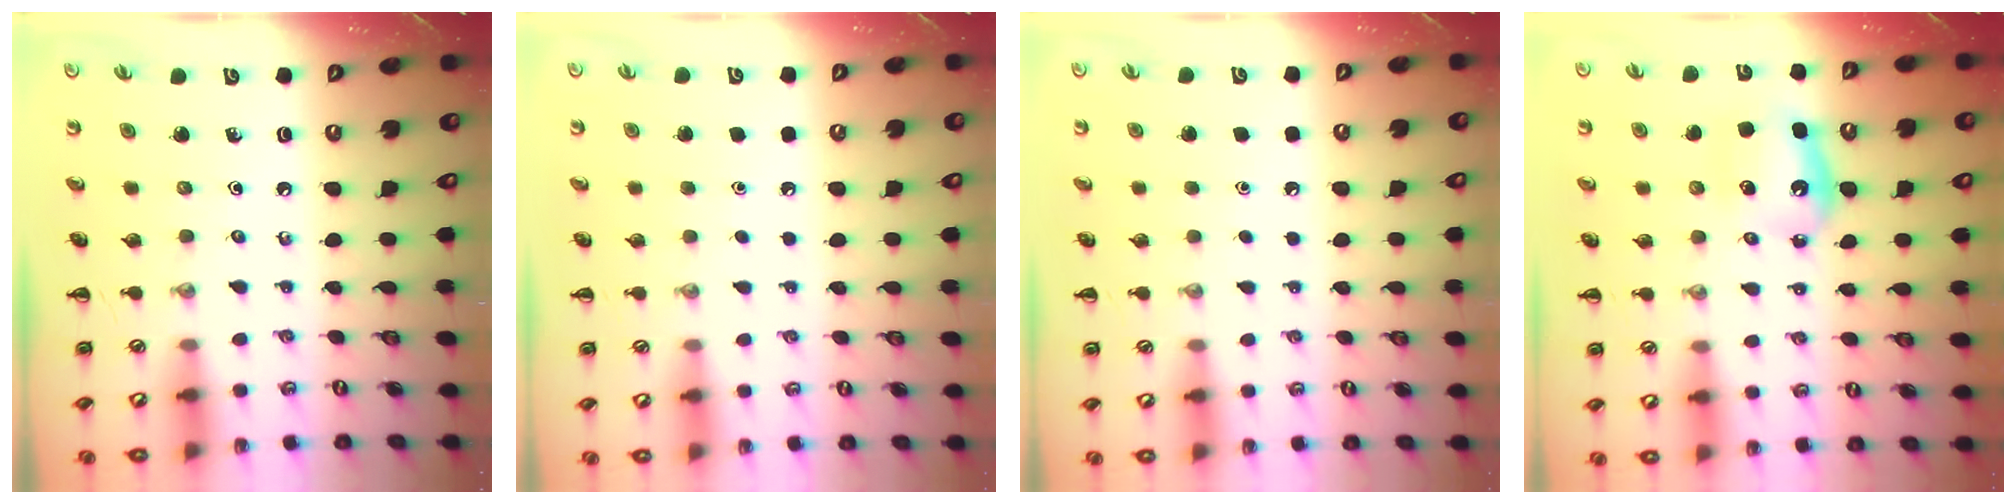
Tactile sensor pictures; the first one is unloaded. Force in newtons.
{"total": 1.8, "press": 1.7, "slide": 0.1}
{"total": 2.3, "press": 2.3, "slide": 0.1}
{"total": 6.5, "press": 6.4, "slide": 1.1}